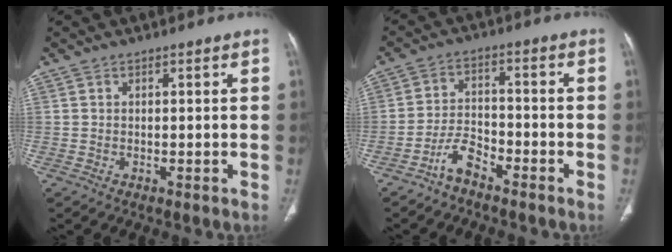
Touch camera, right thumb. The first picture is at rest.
{"total": 5.0, "force": [-4.0, 1.9, 2.3], "torque": [-0.043, 0.032, -0.084]}